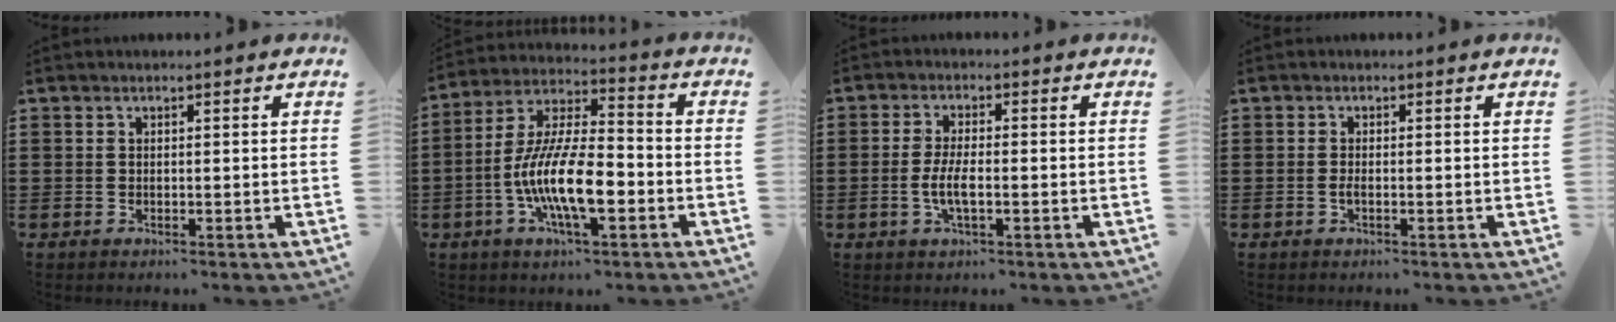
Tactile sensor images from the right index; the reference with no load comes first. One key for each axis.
{"total": 13.1, "fx": -4.4, "fy": 4.3, "fz": 11.6, "tx": -0.243, "ty": -0.002, "tz": -0.081}
{"total": 4.2, "fx": -1.1, "fy": 1.1, "fz": 3.9, "tx": -0.089, "ty": -0.004, "tz": -0.026}
{"total": 0.9, "fx": -0.4, "fy": 0.1, "fz": 0.8, "tx": -0.016, "ty": -0.003, "tz": -0.007}